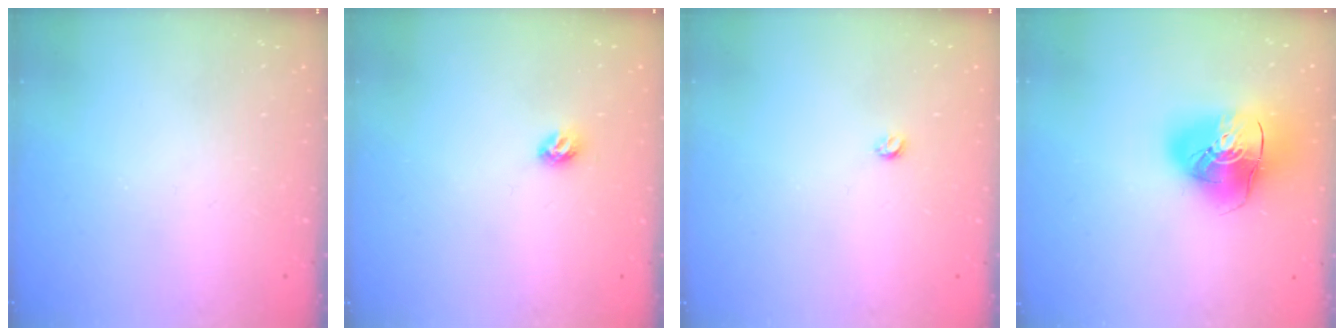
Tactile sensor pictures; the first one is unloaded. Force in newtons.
{"total": 5.9, "press": 5.9, "slide": 0.8}
{"total": 2.9, "press": 2.8, "slide": 0.5}
{"total": 15.4, "press": 15.2, "slide": 2.3}